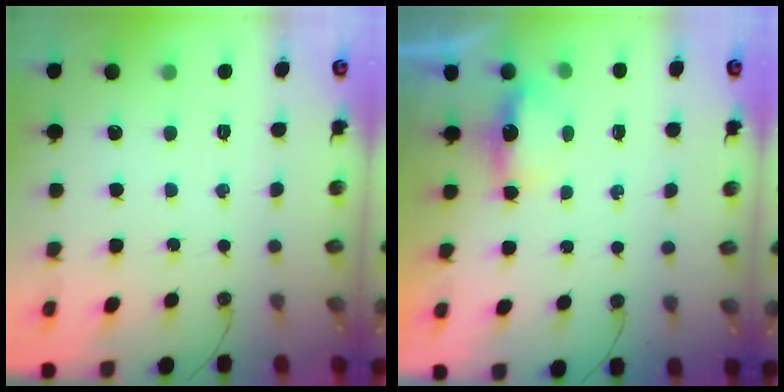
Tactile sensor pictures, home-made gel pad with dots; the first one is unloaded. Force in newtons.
{"total": 3.4, "press": 3.4, "slide": 0.5}